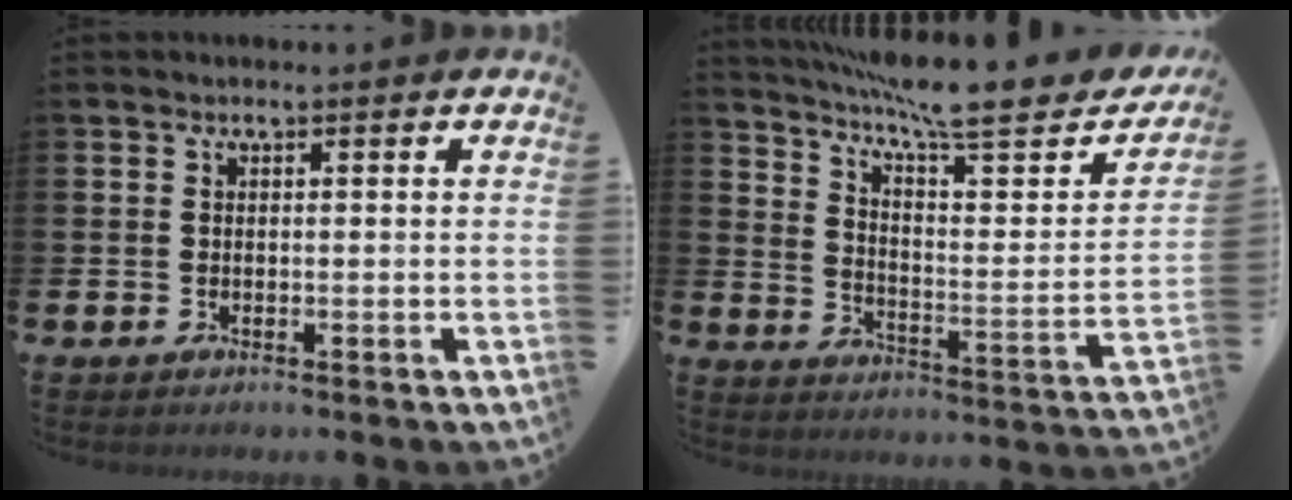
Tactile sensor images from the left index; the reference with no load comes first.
{"total": 9.8, "force": [8.2, 1.5, 5.2], "torque": [-0.107, -0.069, 0.129]}